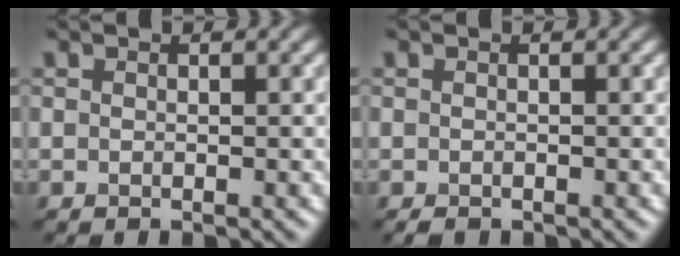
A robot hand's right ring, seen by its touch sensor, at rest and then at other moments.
{"total": 0.6, "force": [-0.6, 0.2, 0.2], "torque": [-0.003, -0.004, -0.009]}